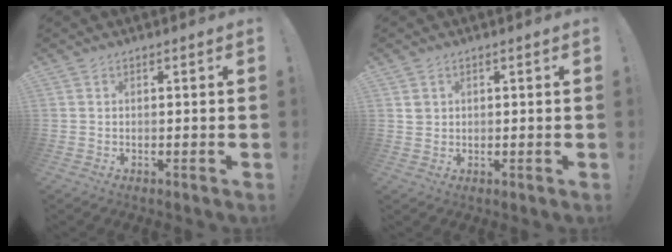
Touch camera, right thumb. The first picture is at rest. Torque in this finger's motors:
{"motor_torque": [-0.17, 0.17, -0.08, 0.01, 0.01]}